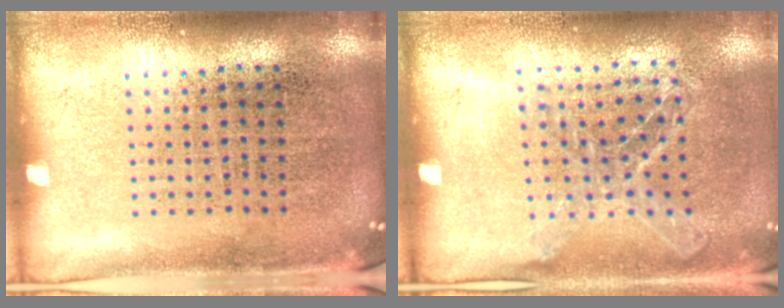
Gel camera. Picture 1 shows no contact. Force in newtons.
{"total": 1.2, "press": 1.1, "slide": 0.2}